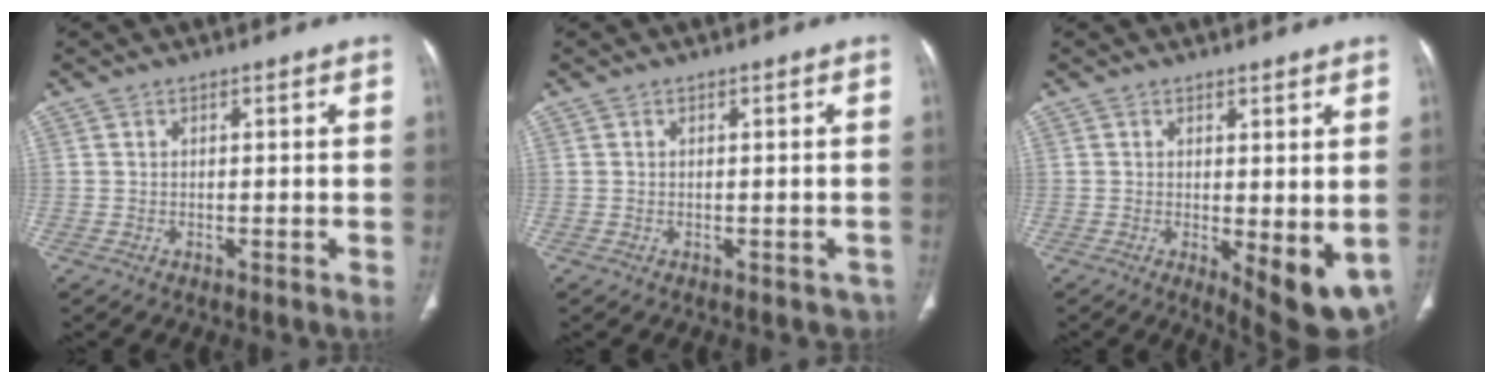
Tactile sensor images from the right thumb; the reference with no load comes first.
{"total": 1.6, "force": [-0.8, 1.3, 0.4], "torque": [0.011, 0.007, -0.010]}
{"total": 9.3, "force": [-1.2, 3.6, 8.4], "torque": [-0.100, -0.024, -0.005]}